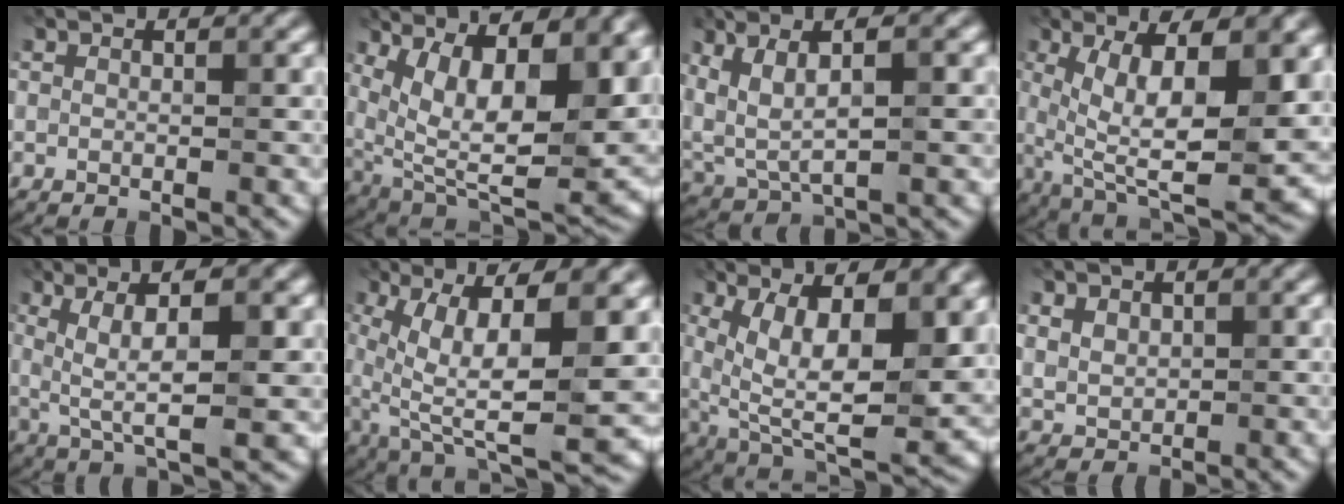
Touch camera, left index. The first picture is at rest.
{"total": 15.9, "force": [4.8, 7.2, 13.3], "torque": [-0.202, 0.011, 0.101]}
{"total": 6.0, "force": [1.7, 2.2, 5.3], "torque": [-0.112, -0.002, 0.038]}
{"total": 12.5, "force": [2.0, 4.1, 11.6], "torque": [-0.186, -0.010, 0.036]}
{"total": 6.1, "force": [0.7, 1.3, 5.9], "torque": [-0.108, 0.000, 0.018]}
{"total": 12.1, "force": [1.5, 4.0, 11.3], "torque": [-0.190, -0.008, 0.033]}
{"total": 13.5, "force": [3.1, 5.6, 11.9], "torque": [-0.206, -0.016, 0.065]}
{"total": 1.6, "force": [0.7, 1.3, 0.7], "torque": [-0.024, -0.006, 0.020]}